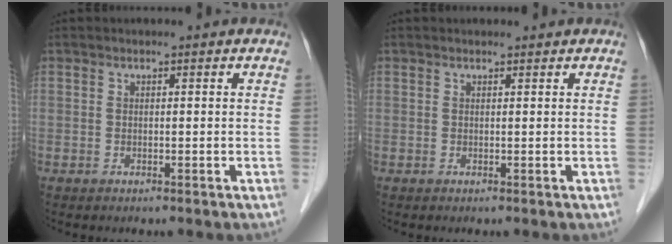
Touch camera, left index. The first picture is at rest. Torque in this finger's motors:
{"motor_torque": [-0.12, -0.03, -0.04, -0.01]}